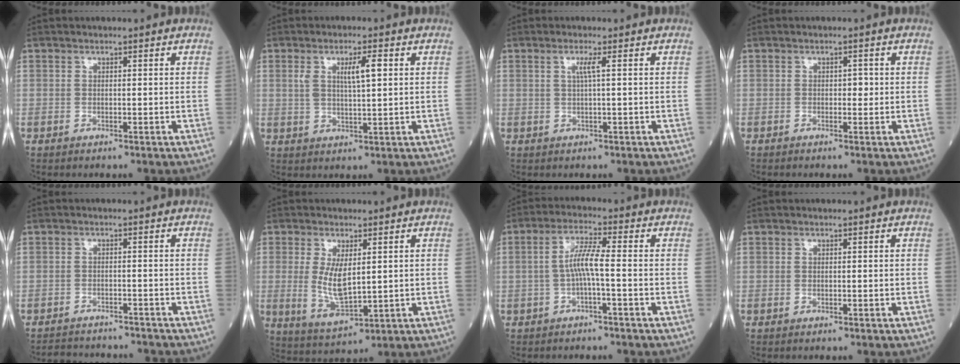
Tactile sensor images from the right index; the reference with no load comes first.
{"total": 5.0, "force": [1.6, 0.9, 4.7], "torque": [-0.087, 0.004, 0.031]}
{"total": 1.9, "force": [0.6, -0.4, 1.8], "torque": [-0.035, 0.000, 0.011]}
{"total": 1.1, "force": [0.0, 0.7, 0.9], "torque": [-0.006, 0.003, -0.002]}
{"total": 7.9, "force": [-7.6, 1.6, 1.2], "torque": [-0.016, 0.008, -0.100]}
{"total": 7.2, "force": [0.9, 2.5, 6.7], "torque": [-0.136, -0.014, 0.027]}
{"total": 5.0, "force": [-0.6, 0.1, 5.0], "torque": [-0.097, 0.014, -0.013]}
{"total": 0.0}